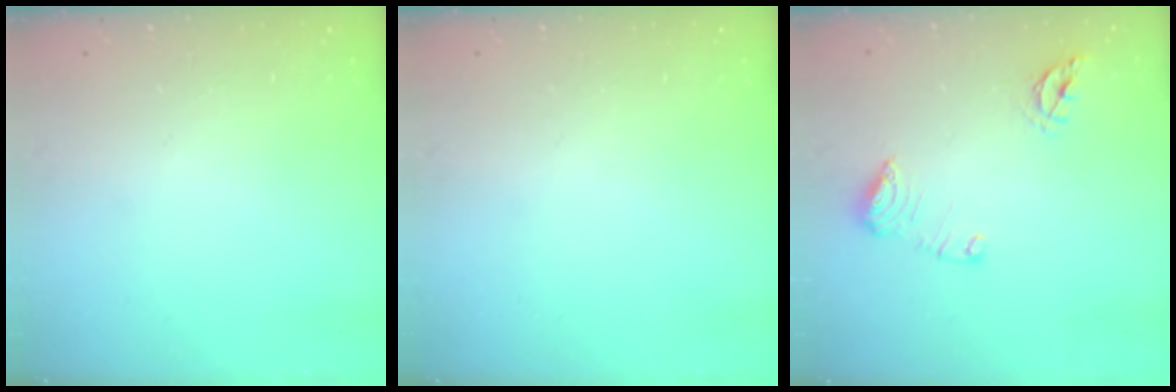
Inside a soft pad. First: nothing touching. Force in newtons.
{"total": 0.0}
{"total": 10.0, "press": 9.9, "slide": 1.0}